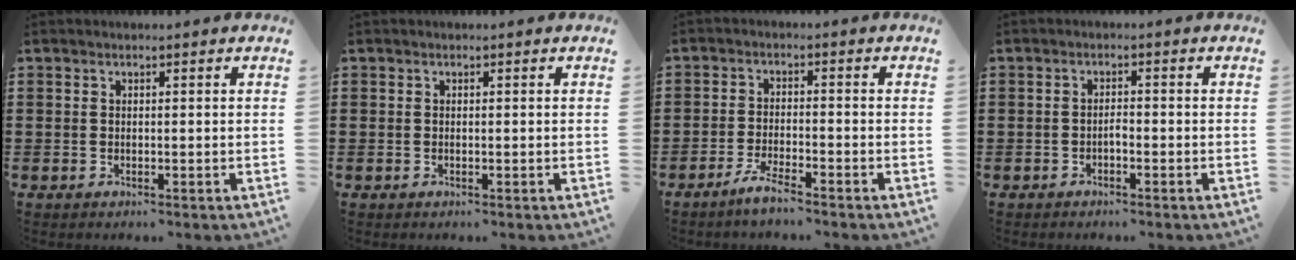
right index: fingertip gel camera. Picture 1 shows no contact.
{"total": 0.0}
{"total": 3.5, "force": [-3.0, -0.1, 1.8], "torque": [-0.045, -0.004, -0.059]}
{"total": 1.2, "force": [-0.7, 0.3, 0.9], "torque": [-0.021, -0.002, -0.013]}